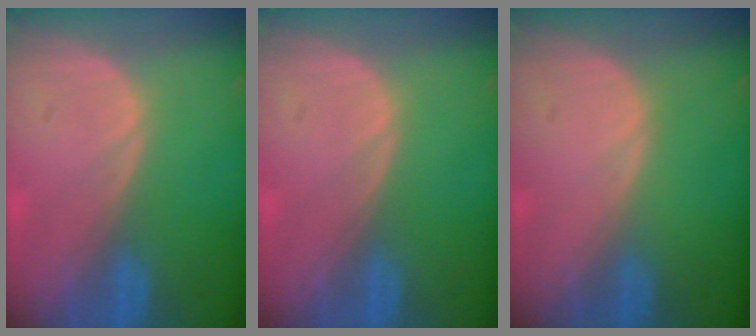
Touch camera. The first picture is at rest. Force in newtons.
{"total": 0.0}
{"total": 0.0}